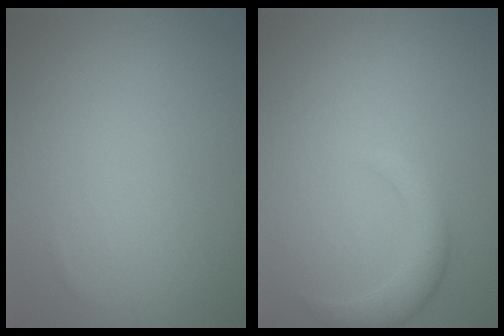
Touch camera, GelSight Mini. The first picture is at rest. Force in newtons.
{"total": 2.8, "press": 2.8, "slide": 0.3}